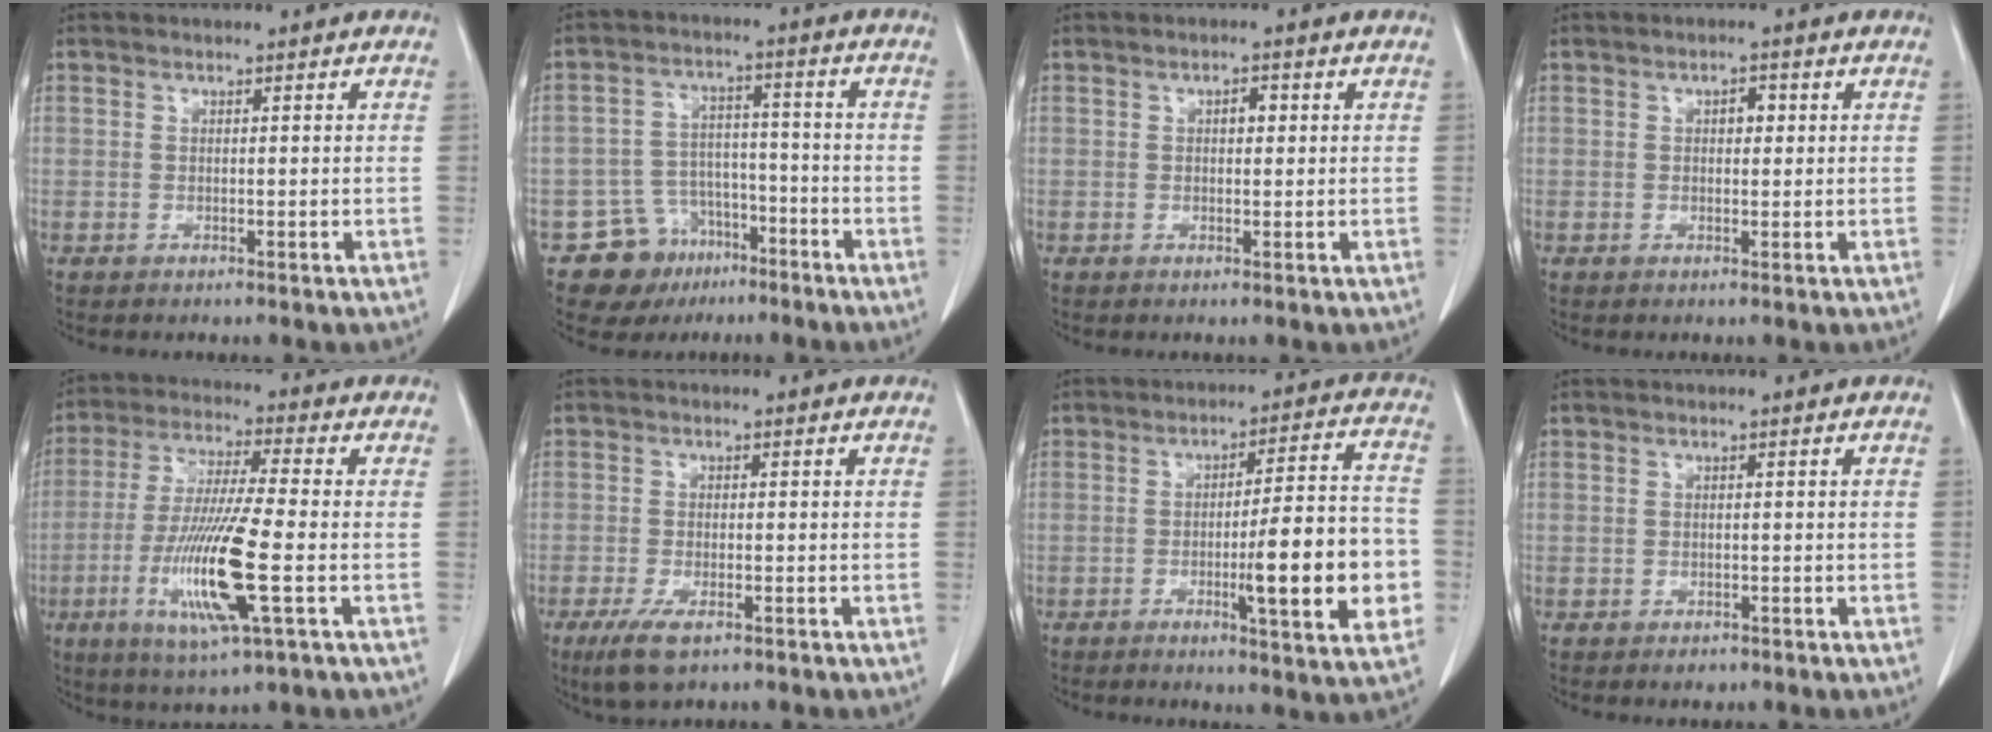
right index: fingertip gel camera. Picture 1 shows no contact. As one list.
[{"total": 8.4, "force": [-5.1, 6.5, 1.5], "torque": [-0.021, 0.024, -0.073]}, {"total": 1.6, "force": [0.4, 0.8, 1.4], "torque": [-0.021, 0.003, 0.004]}, {"total": 1.8, "force": [0.4, 1.0, 1.4], "torque": [-0.021, 0.004, 0.005]}, {"total": 14.2, "force": [-3.9, 0.6, 13.7], "torque": [-0.277, -0.021, -0.076]}, {"total": 4.9, "force": [-3.0, 1.5, 3.6], "torque": [-0.074, -0.011, -0.049]}, {"total": 14.6, "force": [-3.5, 1.3, 14.2], "torque": [-0.194, 0.003, -0.049]}, {"total": 1.1, "force": [-0.7, 0.8, 0.3], "torque": [-0.004, 0.001, -0.008]}]